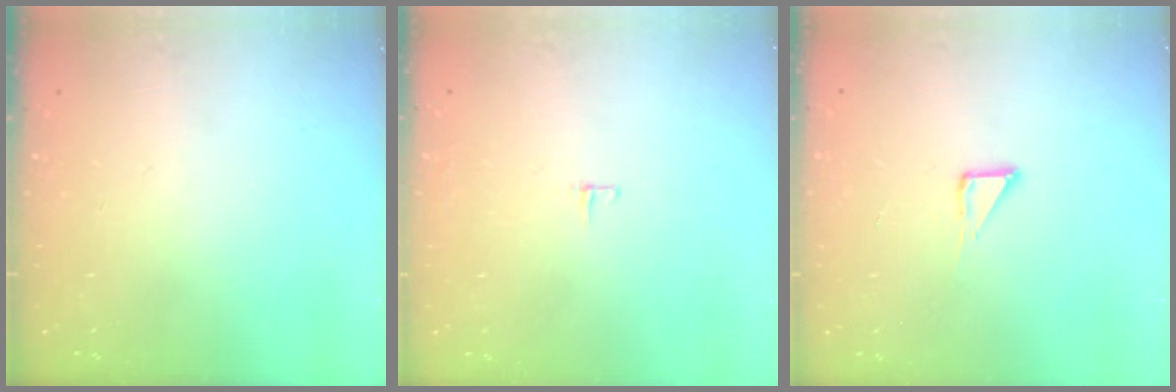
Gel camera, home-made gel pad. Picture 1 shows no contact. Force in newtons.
{"total": 3.3, "press": 3.3, "slide": 0.2}
{"total": 3.6, "press": 3.6, "slide": 0.3}